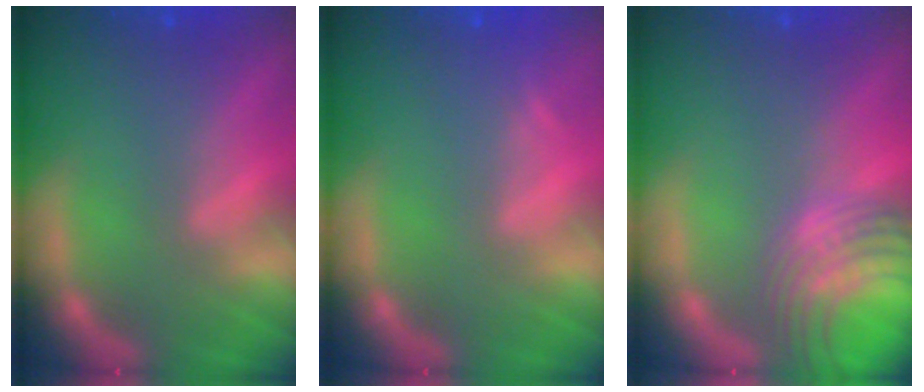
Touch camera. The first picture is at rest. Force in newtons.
{"total": 0.9}
{"total": 9.5}